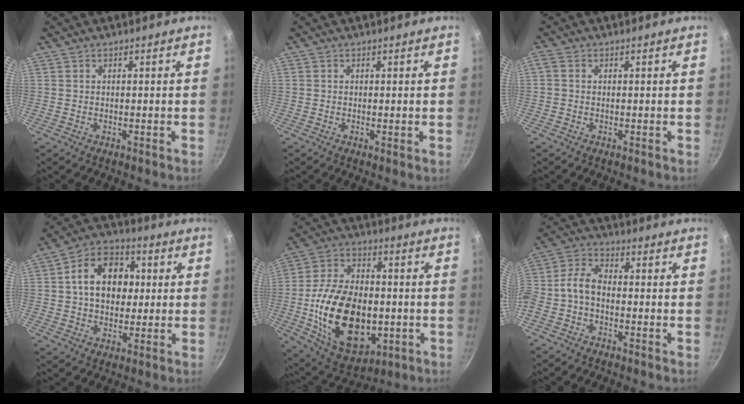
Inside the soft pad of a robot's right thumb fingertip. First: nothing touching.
{"total": 0.8, "force": [0.0, 0.0, 0.8], "torque": [-0.014, -0.003, -0.002]}
{"total": 1.2, "force": [-0.1, 0.7, 0.9], "torque": [-0.030, 0.005, -0.005]}
{"total": 13.3, "force": [1.8, 9.8, 8.8], "torque": [-0.104, 0.019, 0.013]}
{"total": 24.1, "force": [-3.6, 15.2, 18.4], "torque": [-0.308, 0.017, -0.046]}
{"total": 6.9, "force": [-2.1, 4.2, 5.1], "torque": [-0.113, 0.041, -0.055]}